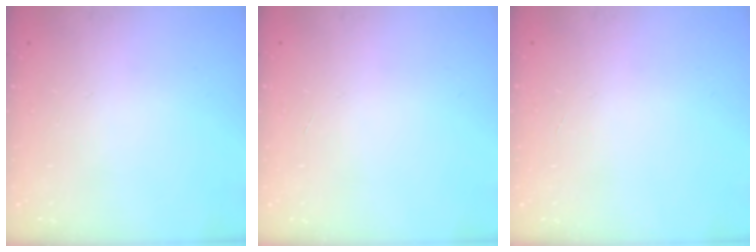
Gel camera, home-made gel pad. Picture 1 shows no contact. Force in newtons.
{"total": 0.0}
{"total": 0.0}